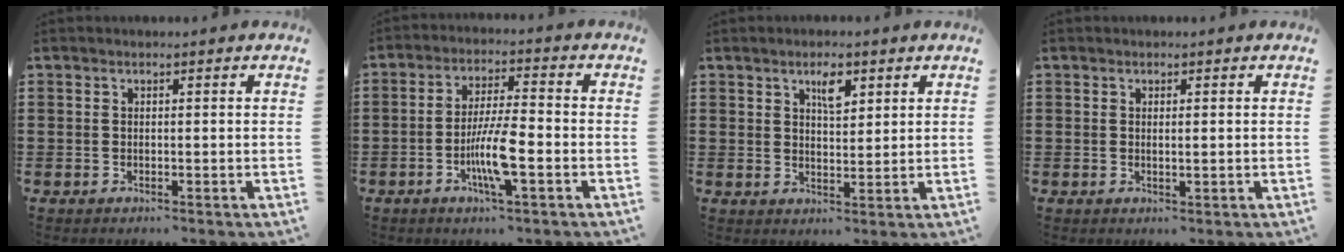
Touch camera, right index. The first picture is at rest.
{"total": 7.9, "force": [-2.6, 1.3, 7.3], "torque": [-0.146, -0.009, -0.050]}
{"total": 3.9, "force": [2.2, 1.4, 2.8], "torque": [-0.046, -0.001, 0.035]}
{"total": 0.8, "force": [0.1, 0.0, 0.8], "torque": [-0.015, -0.001, 0.002]}